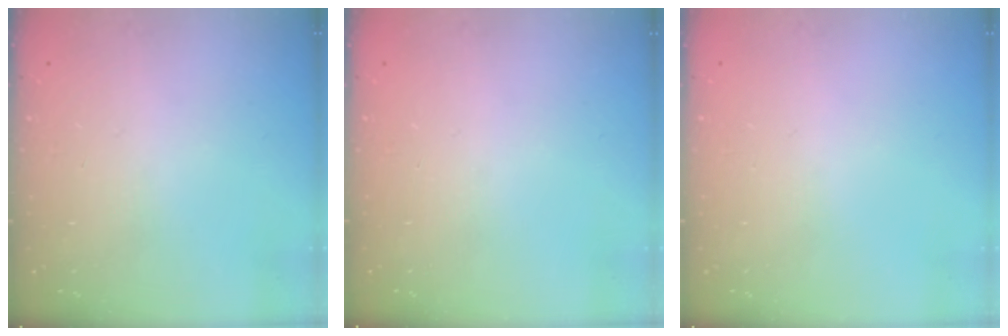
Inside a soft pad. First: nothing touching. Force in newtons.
{"total": 0.0}
{"total": 0.0}